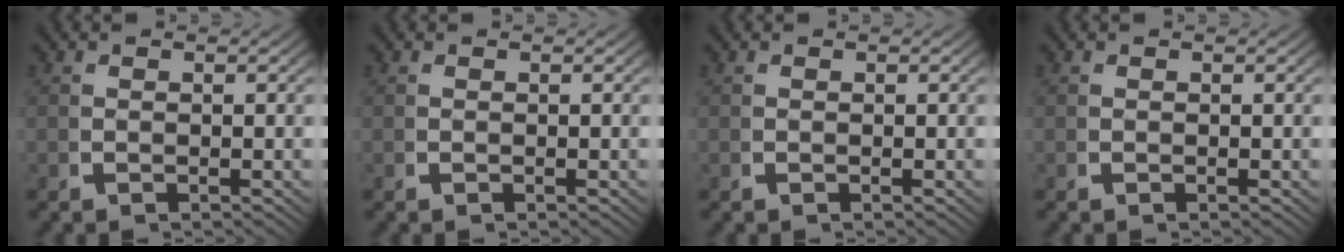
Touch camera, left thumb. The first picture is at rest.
{"total": 0.0}
{"total": 0.0}
{"total": 0.0}